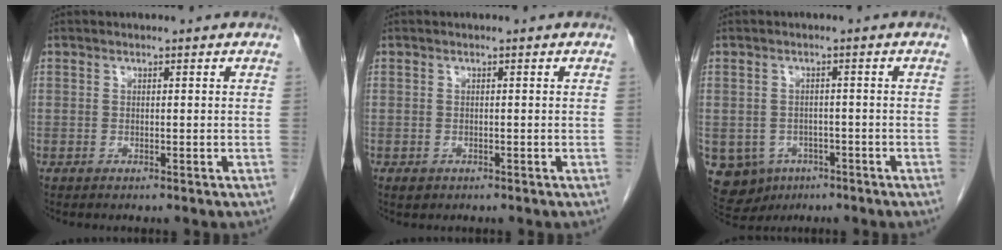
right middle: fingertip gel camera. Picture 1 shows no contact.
{"total": 0.9, "force": [-0.4, 0.7, 0.3], "torque": [-0.008, 0.001, -0.001]}
{"total": 10.0, "force": [-4.2, 8.7, 2.8], "torque": [-0.083, 0.004, -0.048]}